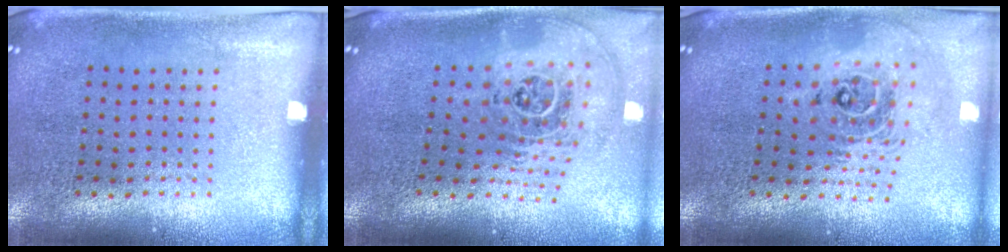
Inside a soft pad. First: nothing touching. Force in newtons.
{"total": 2.8, "press": 1.9, "slide": 2.1}
{"total": 2.2, "press": 1.7, "slide": 1.5}